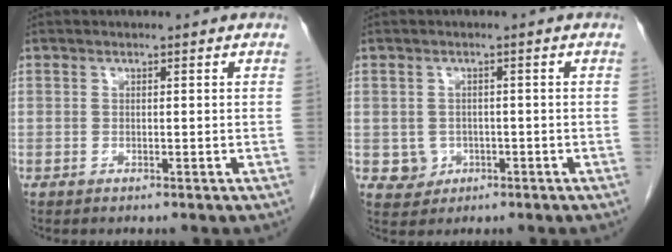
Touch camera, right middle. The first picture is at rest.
{"total": 2.8, "force": [-0.7, 2.6, 0.6], "torque": [-0.005, 0.005, -0.003]}